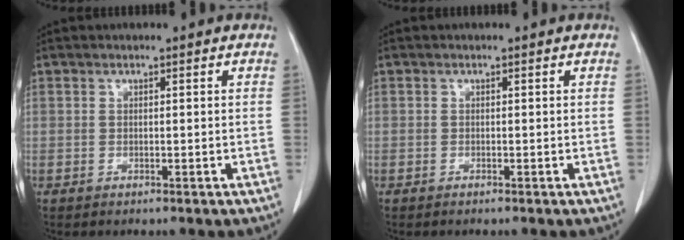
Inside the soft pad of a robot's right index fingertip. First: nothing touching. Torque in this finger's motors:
{"motor_torque": [-0.03, 0.01, 0.01, 0.02]}